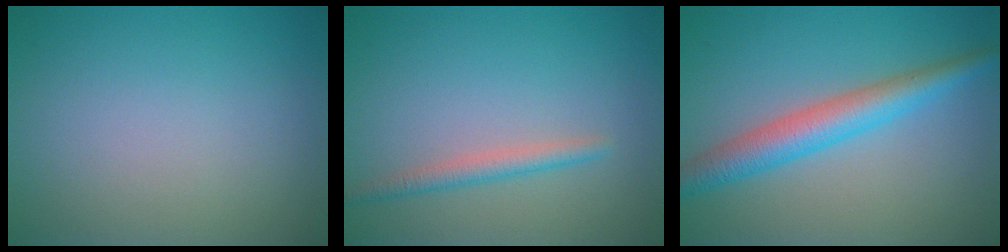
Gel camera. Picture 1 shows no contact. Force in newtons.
{"total": 1.9, "press": 1.9, "slide": 0.0}
{"total": 4.7, "press": 4.7, "slide": 0.1}